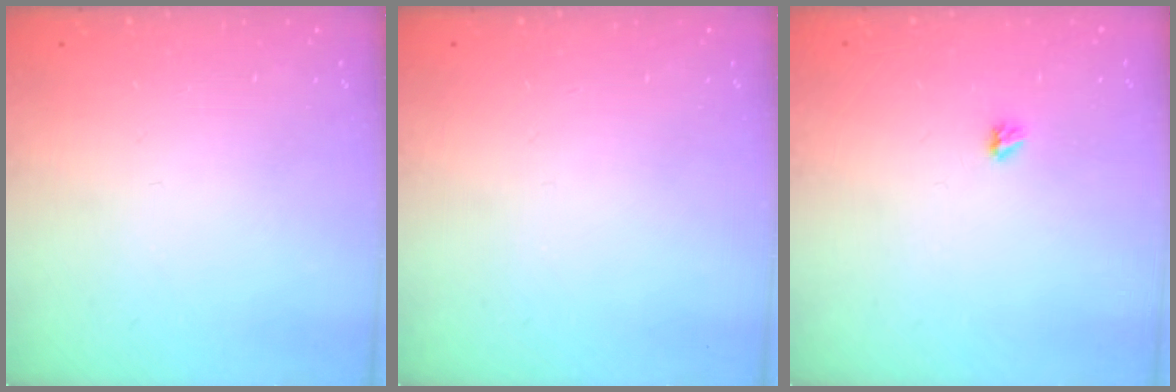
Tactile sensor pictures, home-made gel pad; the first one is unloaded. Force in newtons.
{"total": 0.0}
{"total": 2.9, "press": 2.9, "slide": 0.5}